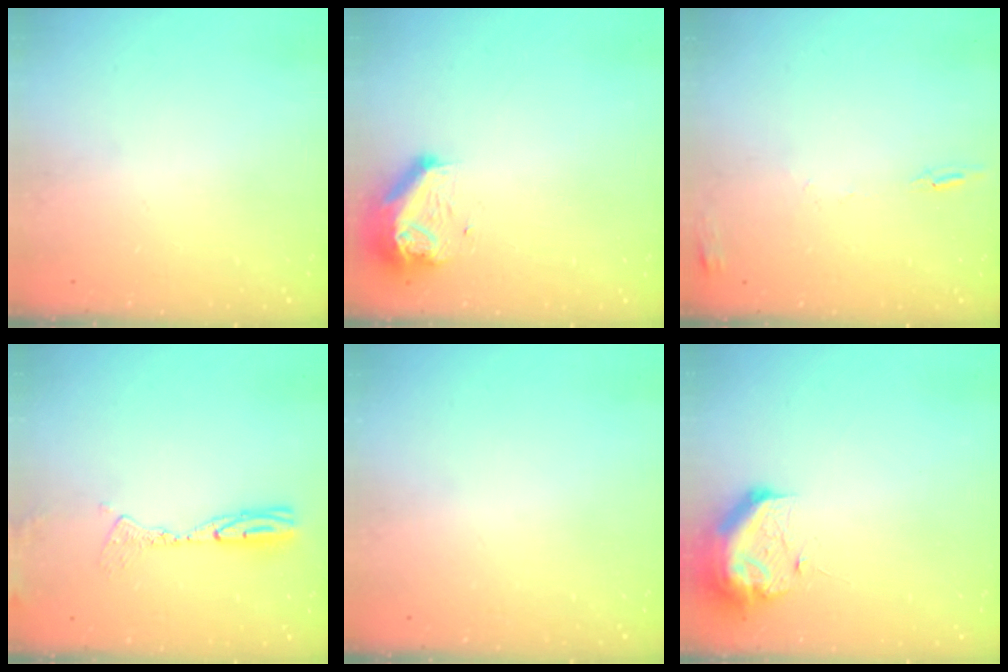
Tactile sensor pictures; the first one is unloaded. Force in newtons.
{"total": 9.6, "press": 9.5, "slide": 0.6}
{"total": 6.0, "press": 6.0, "slide": 0.6}
{"total": 9.6, "press": 9.5, "slide": 1.9}
{"total": 0.0}
{"total": 11.1, "press": 11.0, "slide": 1.2}